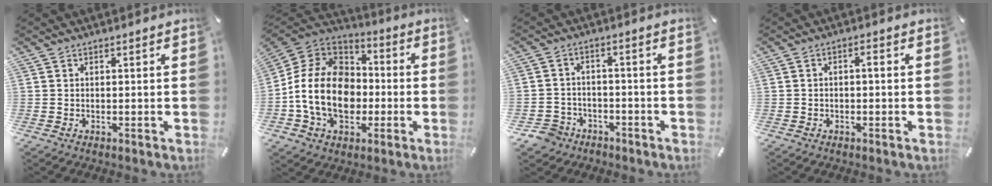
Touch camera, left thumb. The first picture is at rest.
{"total": 18.0, "force": [-4.2, 13.8, 10.8], "torque": [-0.247, 0.027, -0.076]}
{"total": 6.0, "force": [-3.6, 4.6, 1.3], "torque": [-0.038, 0.018, -0.070]}
{"total": 1.8, "force": [-0.4, 0.9, 1.6], "torque": [-0.031, 0.008, -0.011]}